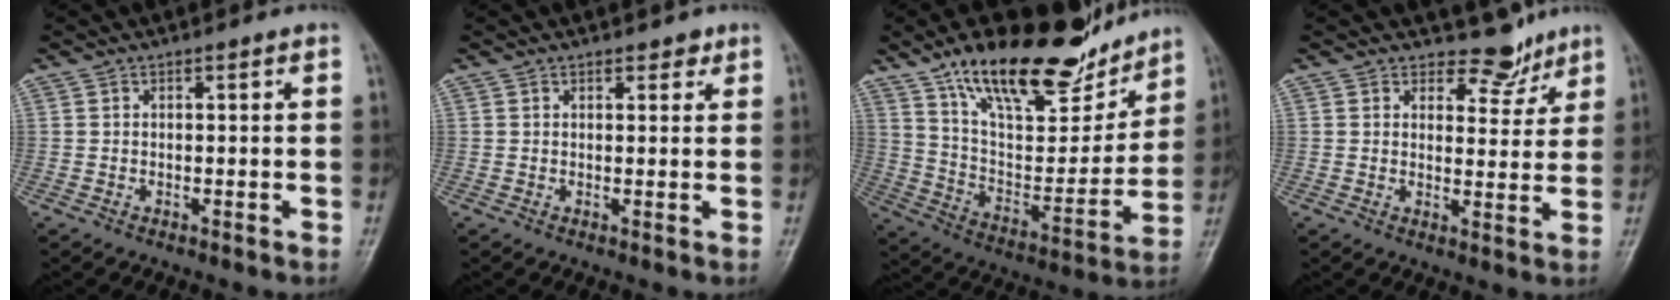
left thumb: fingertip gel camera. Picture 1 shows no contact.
{"total": 1.8, "force": [1.3, 1.0, 0.7], "torque": [0.005, -0.006, 0.013]}
{"total": 25.1, "force": [17.5, 9.7, 15.2], "torque": [-0.195, -0.067, 0.291]}
{"total": 5.2, "force": [4.5, 2.7, 0.5], "torque": [0.020, -0.038, 0.063]}